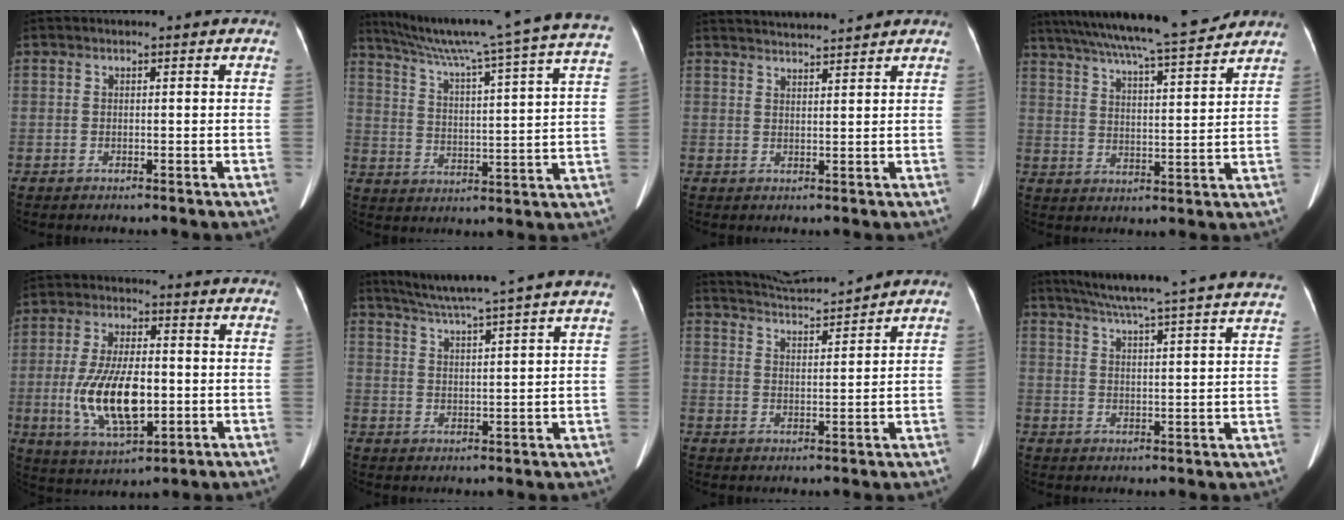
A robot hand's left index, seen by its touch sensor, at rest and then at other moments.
{"total": 26.0, "force": [21.8, -1.5, 14.1], "torque": [-0.229, -0.041, 0.292]}
{"total": 5.7, "force": [5.6, -0.6, 0.9], "torque": [-0.020, 0.015, 0.084]}
{"total": 19.3, "force": [17.0, 0.8, 9.1], "torque": [-0.161, 0.005, 0.252]}
{"total": 12.9, "force": [-2.3, 4.9, 11.7], "torque": [-0.240, -0.012, -0.035]}
{"total": 16.2, "force": [14.1, -1.4, 7.9], "torque": [-0.139, 0.000, 0.192]}
{"total": 8.6, "force": [8.4, -1.3, 1.7], "torque": [-0.045, 0.005, 0.142]}
{"total": 25.9, "force": [23.2, -0.3, 11.4], "torque": [-0.184, -0.027, 0.291]}